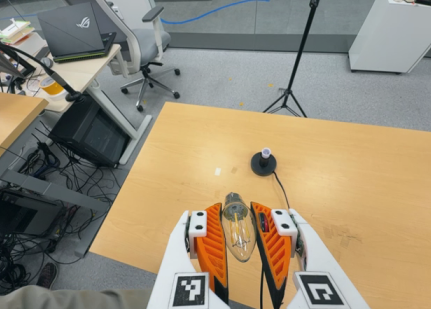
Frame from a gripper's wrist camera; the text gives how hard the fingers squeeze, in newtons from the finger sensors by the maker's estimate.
{"total": 20.4, "left": 21.7, "right": 19.0}